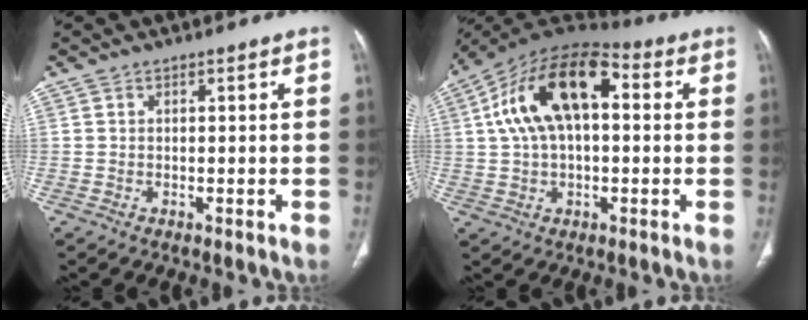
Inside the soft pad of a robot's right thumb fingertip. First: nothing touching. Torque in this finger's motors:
{"motor_torque": [2.43, 2.58, 1.01, -0.76, 0.23]}